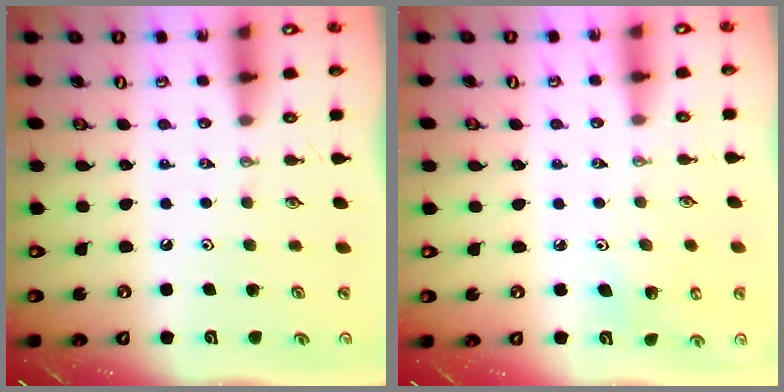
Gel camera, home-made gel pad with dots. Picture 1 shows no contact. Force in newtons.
{"total": 4.2, "press": 4.1, "slide": 0.9}